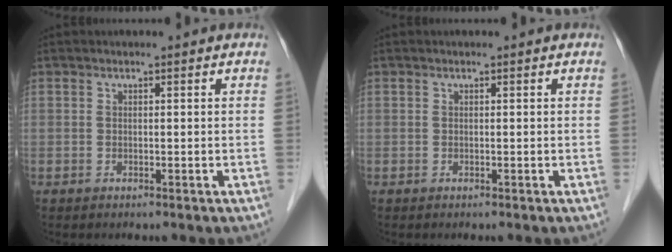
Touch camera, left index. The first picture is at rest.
{"total": 0.0}